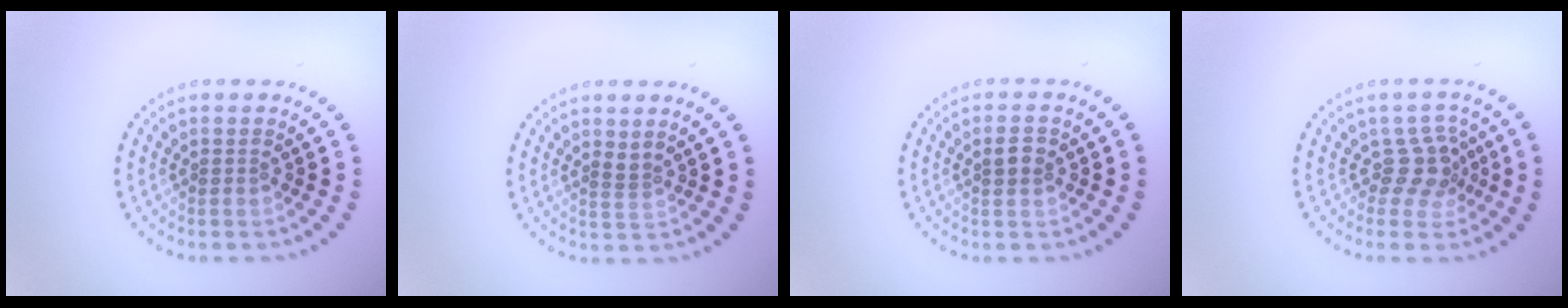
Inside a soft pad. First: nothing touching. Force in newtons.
{"total": 0.9, "press": 0.5, "slide": 0.8}
{"total": 1.7, "press": 1.7, "slide": 0.3}
{"total": 2.7, "press": 2.2, "slide": 1.7}